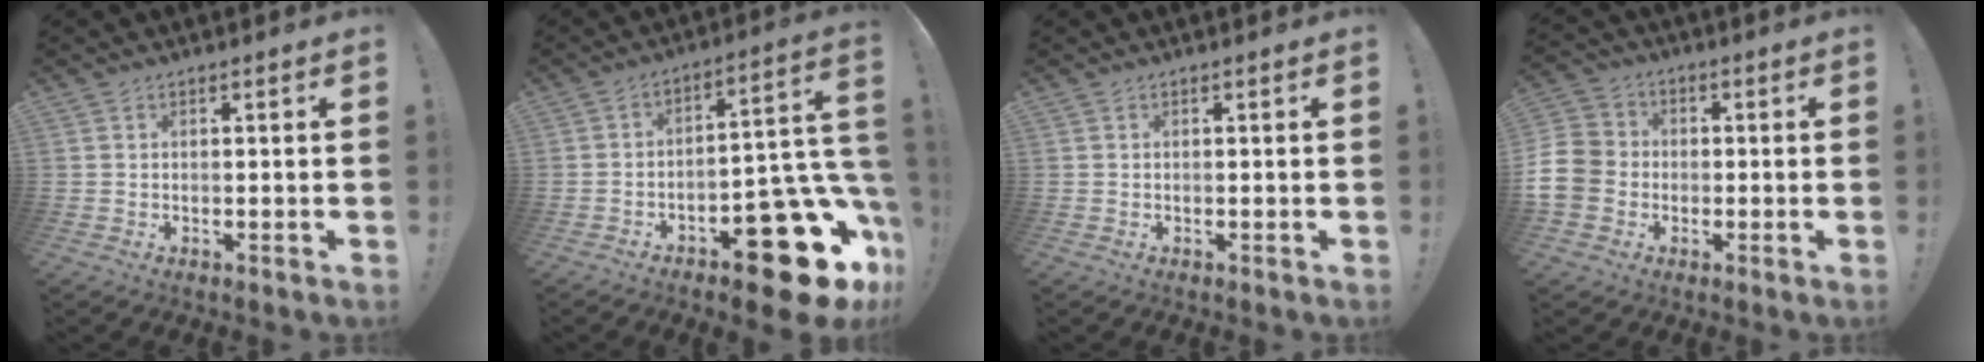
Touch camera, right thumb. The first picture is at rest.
{"total": 21.1, "force": [-11.6, 8.6, 15.4], "torque": [-0.142, 0.060, -0.177]}
{"total": 0.0}
{"total": 10.5, "force": [-2.1, 9.0, 4.9], "torque": [-0.104, 0.027, -0.033]}